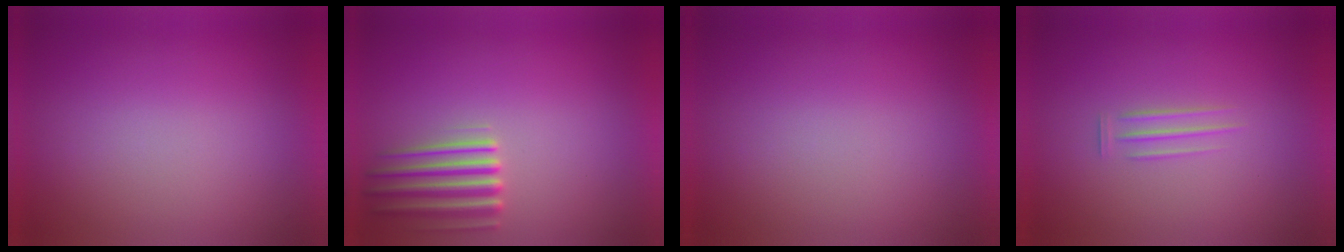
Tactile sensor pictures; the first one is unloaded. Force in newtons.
{"total": 4.3}
{"total": 0.0}
{"total": 1.9}